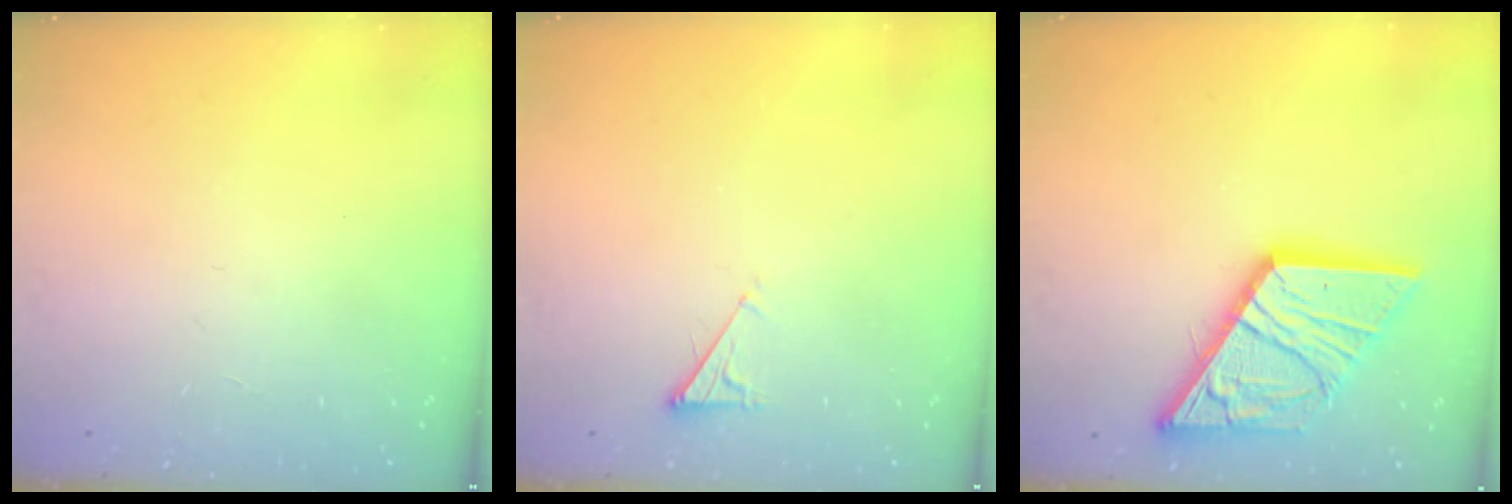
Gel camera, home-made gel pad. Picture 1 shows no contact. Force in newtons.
{"total": 3.0, "press": 3.0, "slide": 0.4}
{"total": 20.3, "press": 20.1, "slide": 2.6}